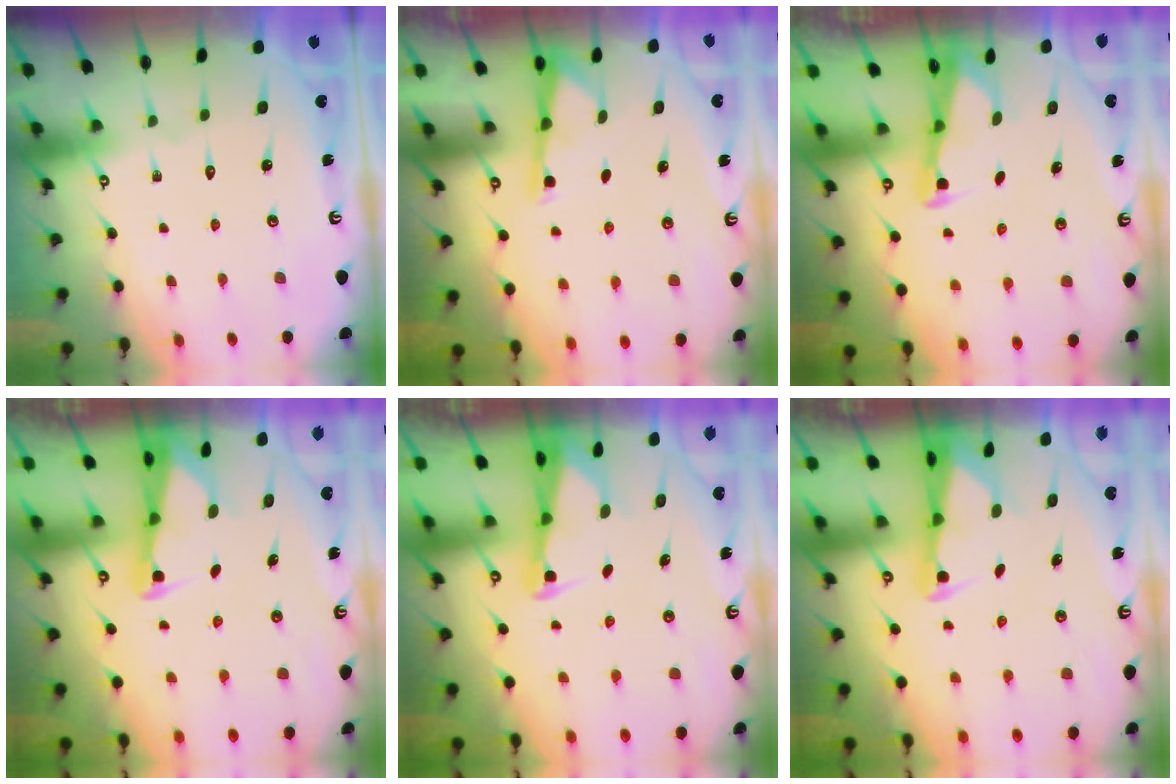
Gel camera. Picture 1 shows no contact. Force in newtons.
{"total": 2.8, "press": 2.8, "slide": 0.5}
{"total": 2.5, "press": 2.5, "slide": 0.2}
{"total": 2.4, "press": 2.4, "slide": 0.2}
{"total": 2.4, "press": 2.4, "slide": 0.2}
{"total": 2.8, "press": 2.7, "slide": 0.6}